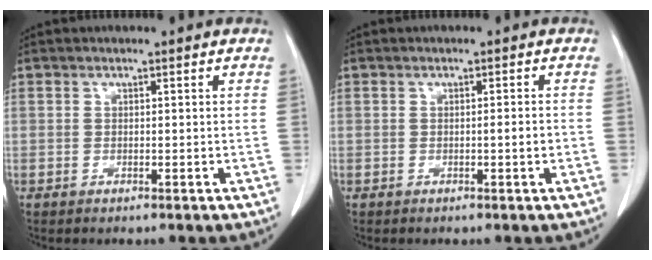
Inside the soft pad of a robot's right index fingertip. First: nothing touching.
{"total": 1.4, "force": [-0.3, 0.0, 1.4], "torque": [-0.018, 0.001, -0.005]}